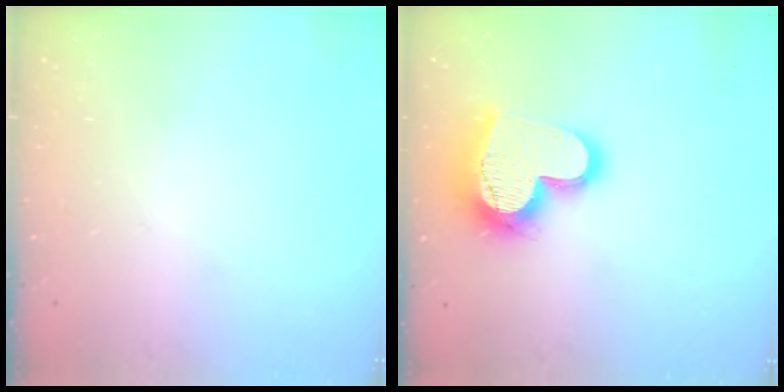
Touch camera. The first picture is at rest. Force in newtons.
{"total": 17.9, "press": 17.8, "slide": 1.7}